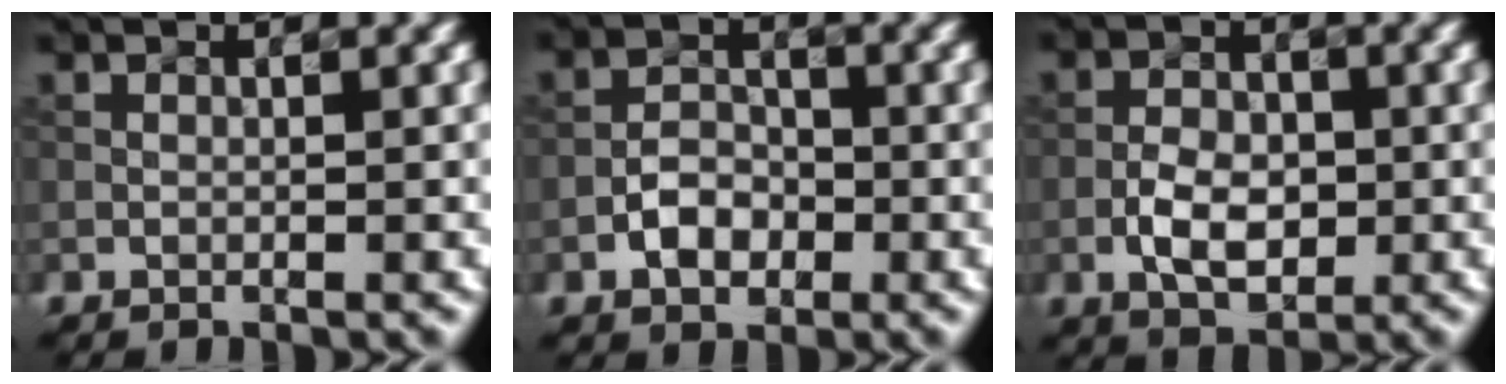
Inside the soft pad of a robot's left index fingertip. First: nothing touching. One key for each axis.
{"total": 3.0, "fx": -1.3, "fy": 2.0, "fz": 1.8, "tx": -0.027, "ty": 0.008, "tz": -0.024}
{"total": 4.0, "fx": -1.1, "fy": 2.4, "fz": 2.9, "tx": -0.052, "ty": 0.004, "tz": -0.023}